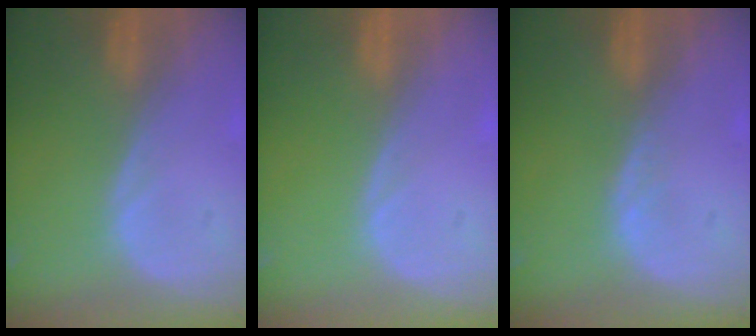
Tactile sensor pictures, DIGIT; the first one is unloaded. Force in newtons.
{"total": 0.0}
{"total": 0.8, "press": 0.7, "slide": 0.2}